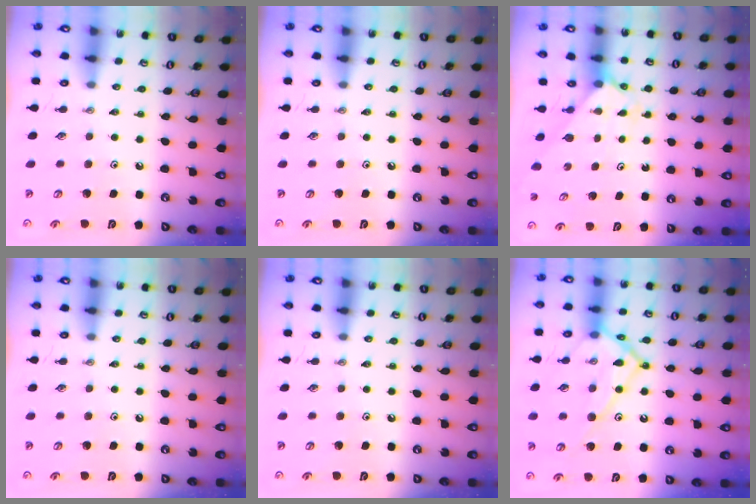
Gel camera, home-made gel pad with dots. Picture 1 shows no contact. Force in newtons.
{"total": 0.0}
{"total": 2.2, "press": 2.2, "slide": 0.2}
{"total": 0.0}
{"total": 0.0}
{"total": 17.1, "press": 17.0, "slide": 2.0}